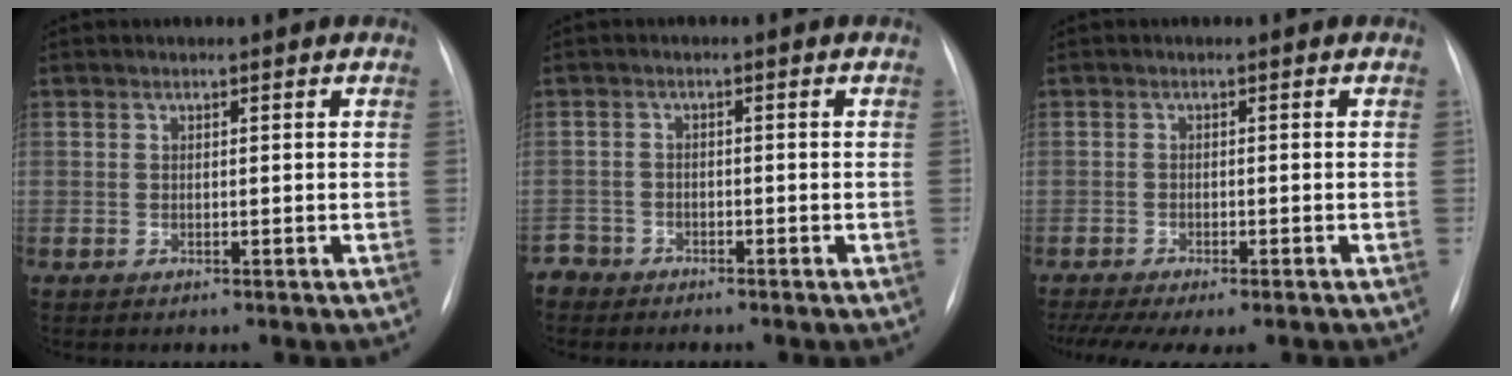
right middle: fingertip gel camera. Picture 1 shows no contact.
{"total": 2.6, "force": [-2.2, 1.2, -0.7], "torque": [0.011, 0.002, -0.044]}
{"total": 10.9, "force": [-8.5, 2.9, 6.1], "torque": [-0.103, -0.001, -0.121]}